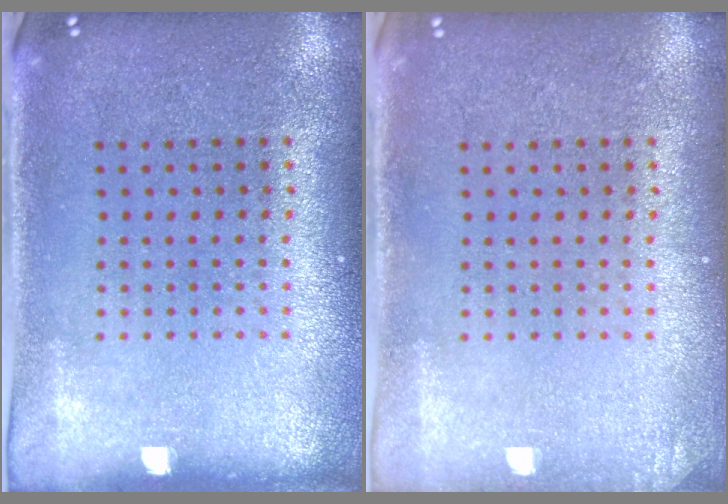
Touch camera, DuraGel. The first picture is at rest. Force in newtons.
{"total": 0.7, "press": 0.7, "slide": 0.1}